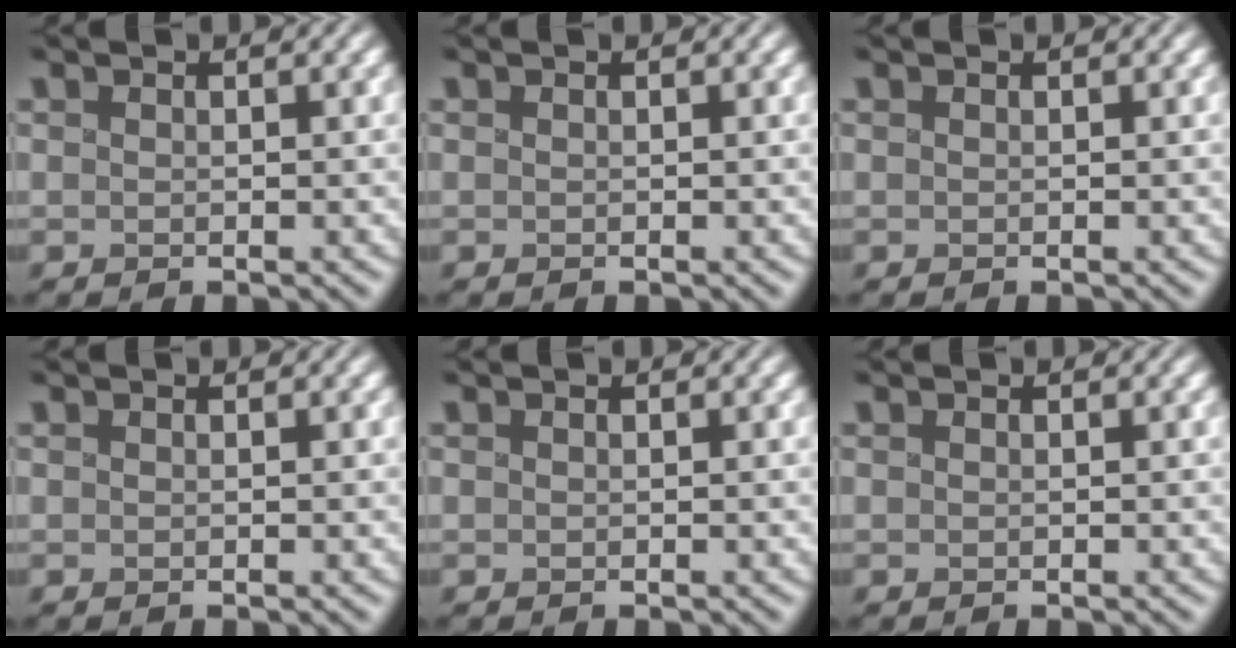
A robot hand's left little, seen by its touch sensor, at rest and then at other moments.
{"total": 0.0}
{"total": 0.0}
{"total": 0.0}
{"total": 0.0}
{"total": 0.0}